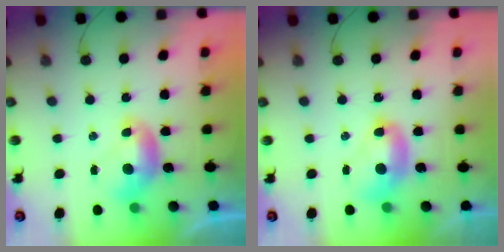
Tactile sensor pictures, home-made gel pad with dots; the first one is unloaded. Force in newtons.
{"total": 2.7, "press": 2.7, "slide": 0.1}